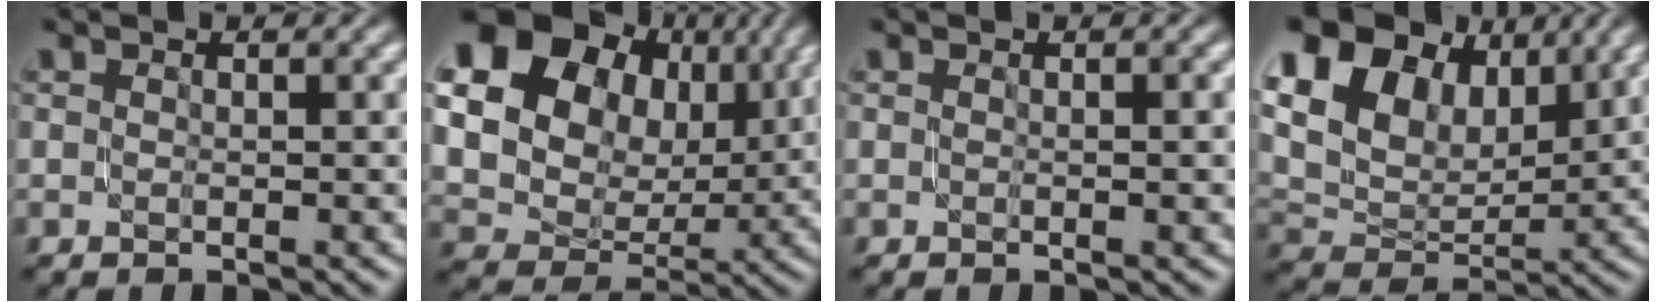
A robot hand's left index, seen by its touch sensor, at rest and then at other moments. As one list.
[{"total": 18.7, "force": [7.0, 14.8, 9.0], "torque": [-0.236, 0.046, 0.130]}, {"total": 1.0, "force": [0.0, 0.2, 1.0], "torque": [-0.014, -0.001, -0.001]}, {"total": 14.2, "force": [6.9, 9.1, 8.4], "torque": [-0.187, 0.047, 0.109]}]